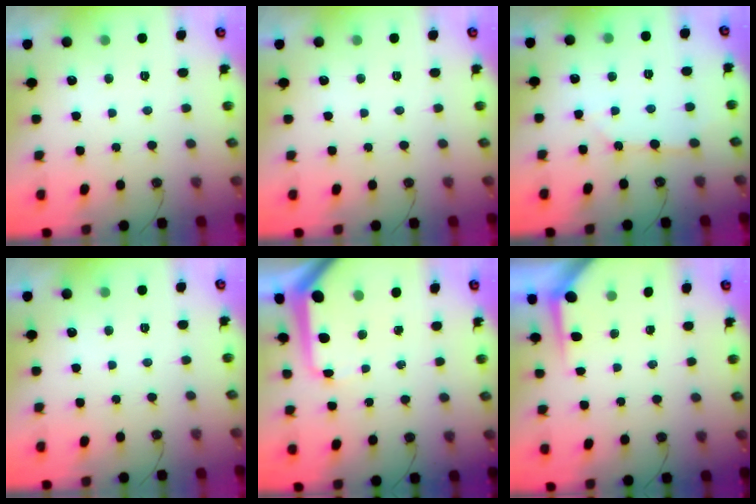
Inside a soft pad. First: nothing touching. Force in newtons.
{"total": 0.0}
{"total": 2.7, "press": 2.7, "slide": 0.4}
{"total": 0.0}
{"total": 10.1, "press": 10.1, "slide": 1.1}
{"total": 3.4, "press": 3.4, "slide": 0.4}